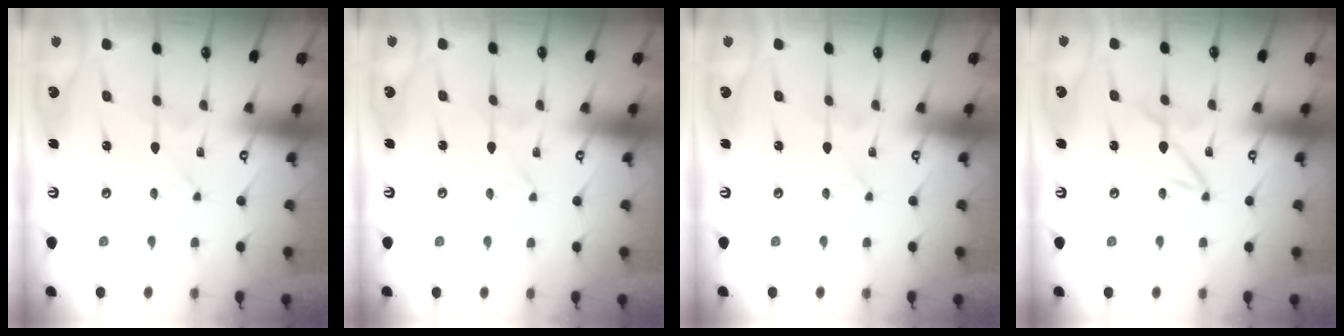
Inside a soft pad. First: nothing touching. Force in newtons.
{"total": 0.6, "press": 0.6, "slide": 0.1}
{"total": 0.0}
{"total": 2.5, "press": 2.5, "slide": 0.3}